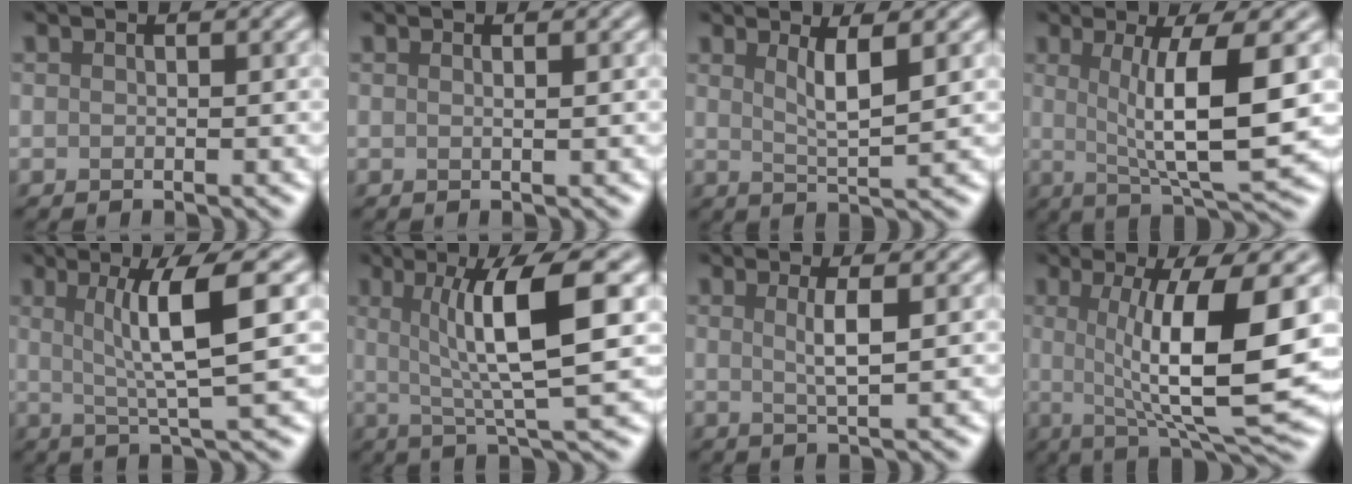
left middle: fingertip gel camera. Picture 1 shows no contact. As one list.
[{"total": 0.8, "force": [0.3, 0.3, 0.7], "torque": [-0.003, 0.002, 0.000]}, {"total": 3.2, "force": [1.3, 0.7, 2.9], "torque": [-0.046, -0.004, 0.023]}, {"total": 8.0, "force": [0.9, 1.7, 7.8], "torque": [-0.116, -0.008, 0.021]}, {"total": 6.4, "force": [1.5, 1.0, 6.2], "torque": [-0.099, 0.005, 0.029]}, {"total": 8.2, "force": [1.8, 1.6, 7.9], "torque": [-0.116, 0.002, 0.030]}, {"total": 2.5, "force": [0.6, 0.5, 2.3], "torque": [-0.041, -0.001, 0.009]}, {"total": 11.0, "force": [0.7, 2.5, 10.7], "torque": [-0.152, -0.010, 0.016]}]